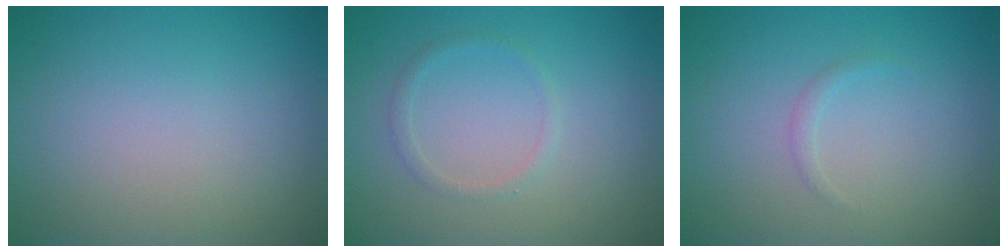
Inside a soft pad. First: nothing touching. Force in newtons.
{"total": 1.0, "press": 1.0, "slide": 0.1}
{"total": 0.7, "press": 0.7, "slide": 0.0}